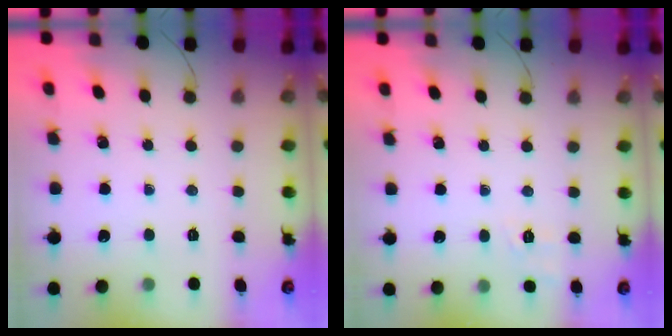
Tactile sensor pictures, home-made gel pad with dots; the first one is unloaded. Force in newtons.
{"total": 1.9, "press": 0.8, "slide": 1.7}